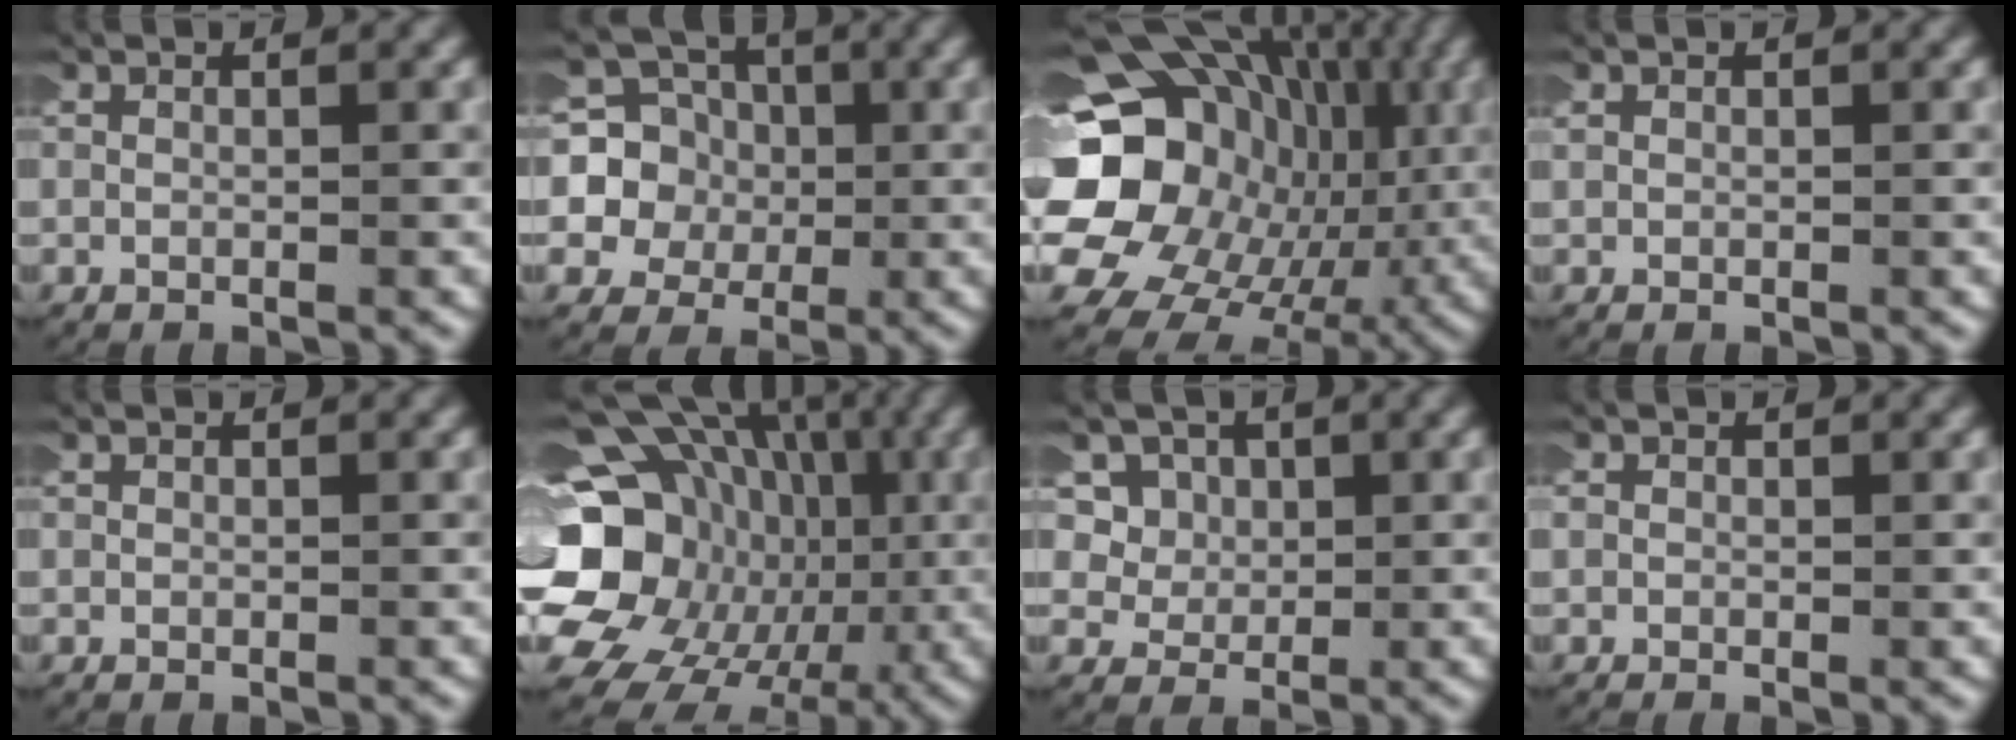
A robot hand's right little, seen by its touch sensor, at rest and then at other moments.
{"total": 10.1, "force": [-0.8, 9.5, 3.3], "torque": [-0.114, -0.026, -0.021]}
{"total": 20.4, "force": [0.2, 16.6, 11.9], "torque": [-0.244, -0.037, 0.002]}
{"total": 0.0}
{"total": 0.0}
{"total": 17.9, "force": [-0.8, 15.1, 9.6], "torque": [-0.216, -0.047, -0.009]}
{"total": 5.4, "force": [0.8, 5.0, 2.1], "torque": [-0.077, -0.011, 0.007]}
{"total": 0.6, "force": [-0.1, 0.6, 0.1], "torque": [-0.005, -0.003, -0.003]}